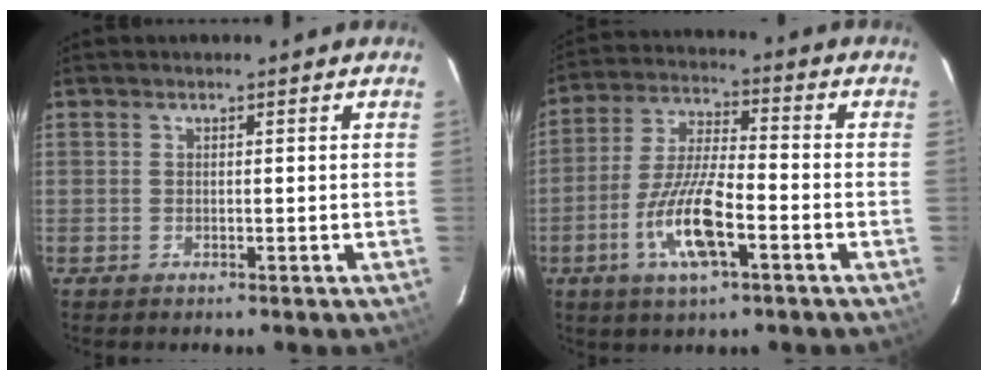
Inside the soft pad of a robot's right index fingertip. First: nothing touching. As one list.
[{"total": 12.1, "force": [-5.1, 3.2, 10.5], "torque": [-0.220, -0.005, -0.098]}]